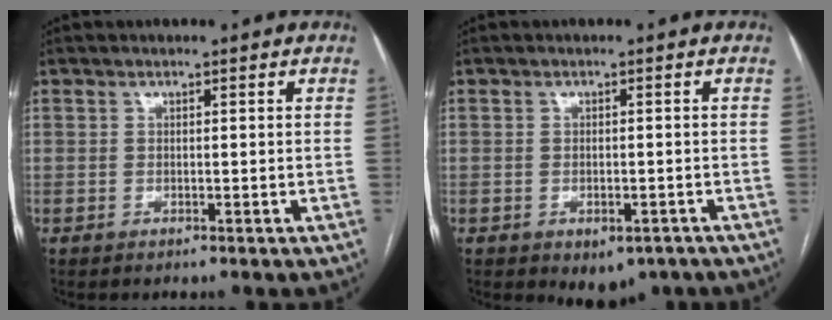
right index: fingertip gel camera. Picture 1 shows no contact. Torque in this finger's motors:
{"motor_torque": [0.78, -0.42, 0.16, 0.03]}